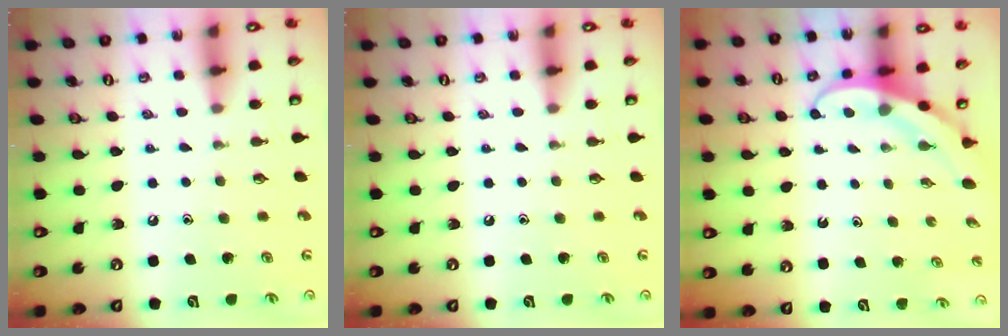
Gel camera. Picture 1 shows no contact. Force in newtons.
{"total": 0.0}
{"total": 3.8, "press": 3.8, "slide": 0.3}